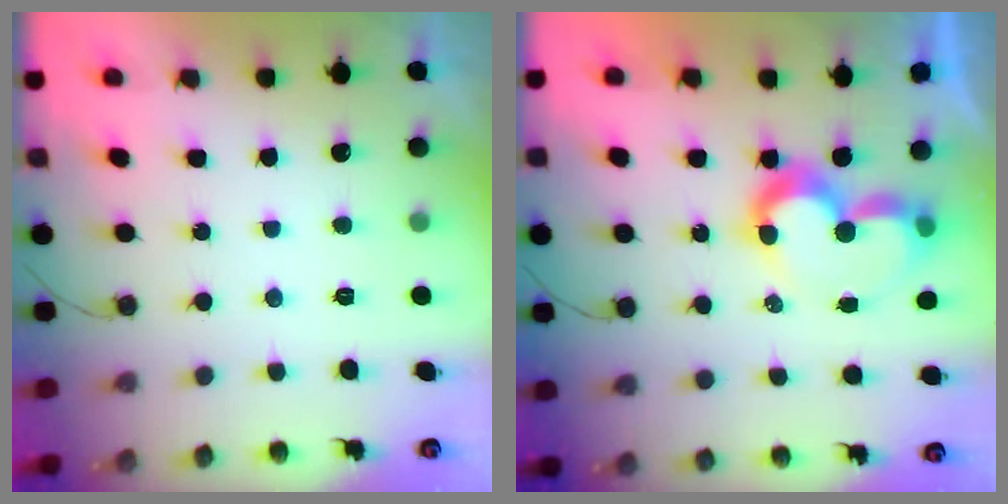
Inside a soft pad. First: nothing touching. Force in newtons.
{"total": 9.5, "press": 9.5, "slide": 0.9}